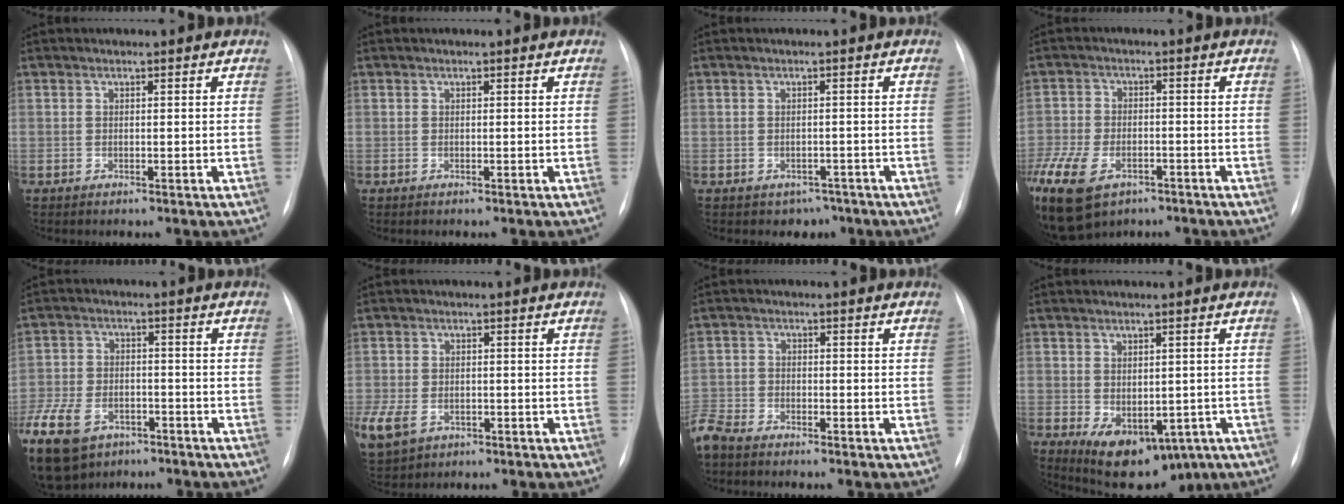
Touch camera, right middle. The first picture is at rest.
{"total": 0.0}
{"total": 2.8, "force": [-1.9, 2.0, 0.4], "torque": [0.000, 0.010, -0.019]}
{"total": 23.5, "force": [-12.9, 14.6, 13.1], "torque": [-0.398, -0.037, -0.206]}
{"total": 21.7, "force": [-12.5, 14.0, 11.0], "torque": [-0.351, -0.029, -0.204]}
{"total": 13.9, "force": [-6.2, 10.2, 7.1], "torque": [-0.214, -0.011, -0.094]}
{"total": 6.1, "force": [-5.5, 2.1, 1.9], "torque": [-0.041, -0.011, -0.105]}
{"total": 10.9, "force": [-5.5, 6.5, 6.8], "torque": [-0.080, -0.004, -0.066]}